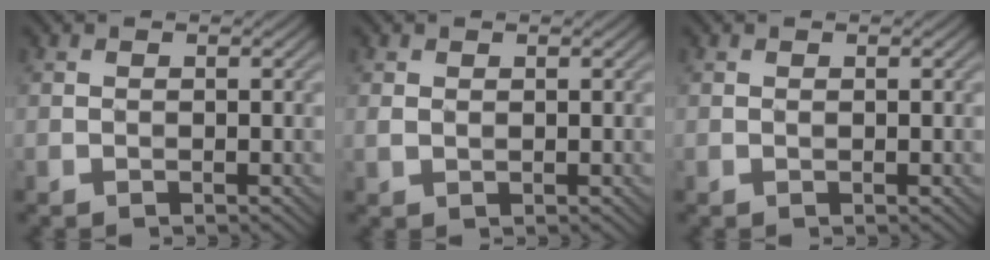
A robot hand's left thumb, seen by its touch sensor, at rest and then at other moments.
{"total": 1.1, "force": [0.4, 0.7, 0.7], "torque": [-0.022, 0.000, 0.012]}
{"total": 0.0}